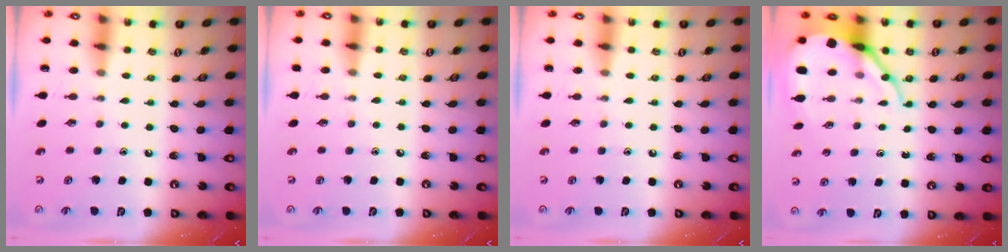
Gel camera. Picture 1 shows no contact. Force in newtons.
{"total": 1.0, "press": 1.0, "slide": 0.2}
{"total": 0.0}
{"total": 9.5, "press": 9.4, "slide": 1.1}